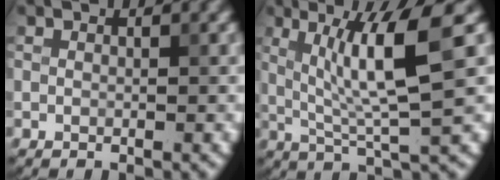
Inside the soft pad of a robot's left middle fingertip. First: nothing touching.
{"total": 7.3, "force": [1.8, 0.9, 7.0], "torque": [-0.129, 0.000, 0.036]}